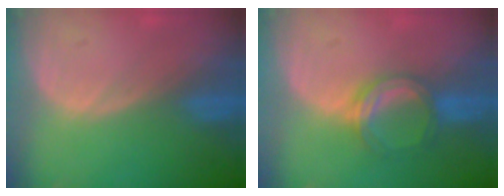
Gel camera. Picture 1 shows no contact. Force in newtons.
{"total": 5.2, "press": 4.9, "slide": 1.7}